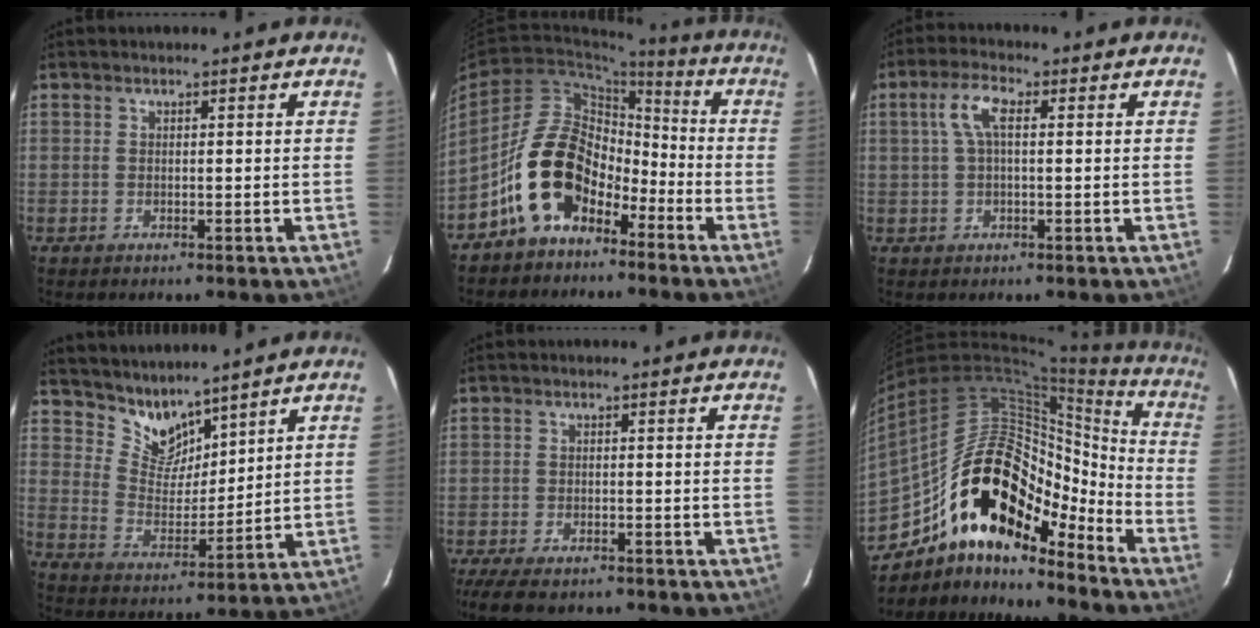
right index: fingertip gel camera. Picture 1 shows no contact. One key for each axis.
{"total": 13.6, "fx": -7.9, "fy": 8.6, "fz": 7.0, "tx": -0.123, "ty": 0.028, "tz": -0.131}
{"total": 5.0, "fx": 1.0, "fy": 1.4, "fz": 4.6, "tx": -0.094, "ty": 0.011, "tz": 0.019}
{"total": 7.7, "fx": 7.0, "fy": 2.7, "fz": 1.8, "tx": -0.030, "ty": -0.005, "tz": 0.138}
{"total": 10.0, "fx": -8.2, "fy": 3.0, "fz": 4.8, "tx": -0.116, "ty": -0.031, "tz": -0.140}
{"total": 23.3, "fx": -13.8, "fy": 11.3, "fz": 15.0, "tx": -0.262, "ty": 0.015, "tz": -0.241}